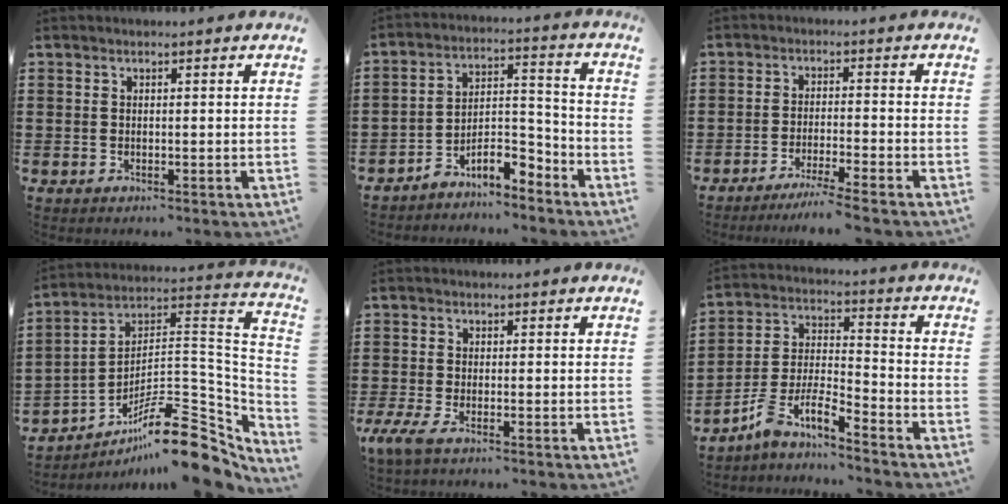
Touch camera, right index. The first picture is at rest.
{"total": 6.9, "force": [-5.7, 1.9, 3.3], "torque": [-0.054, 0.012, -0.110]}
{"total": 3.9, "force": [-3.5, -0.7, 1.5], "torque": [-0.032, -0.010, -0.070]}
{"total": 15.3, "force": [-10.3, 4.4, 10.5], "torque": [-0.142, 0.036, -0.181]}
{"total": 2.1, "force": [-0.9, 0.3, 1.9], "torque": [-0.057, -0.011, -0.022]}
{"total": 6.9, "force": [-5.4, 1.2, 4.2], "torque": [-0.108, -0.021, -0.112]}